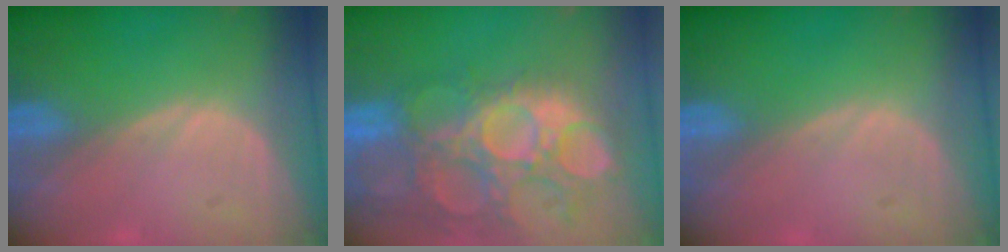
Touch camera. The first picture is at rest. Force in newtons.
{"total": 15.1, "press": 12.7, "slide": 8.3}
{"total": 0.0}